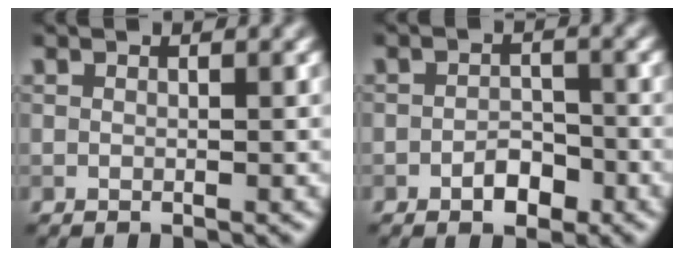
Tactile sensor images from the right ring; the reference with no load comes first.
{"total": 2.2, "force": [-1.2, 1.3, 1.3], "torque": [-0.017, 0.005, -0.022]}